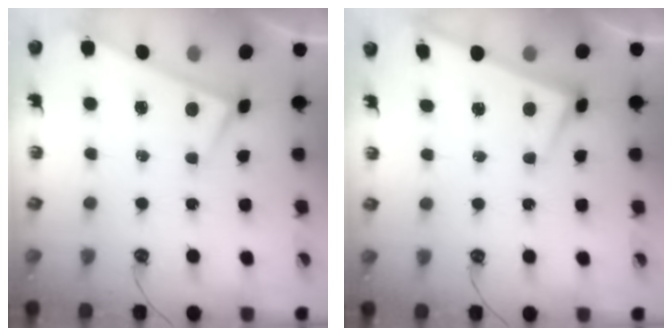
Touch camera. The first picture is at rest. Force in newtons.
{"total": 2.5, "press": 2.5, "slide": 0.2}